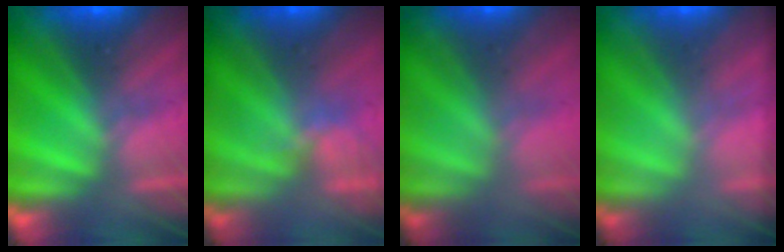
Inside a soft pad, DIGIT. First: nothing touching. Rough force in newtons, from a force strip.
{"total": 1.9}
{"total": 1.7}
{"total": 1.7}